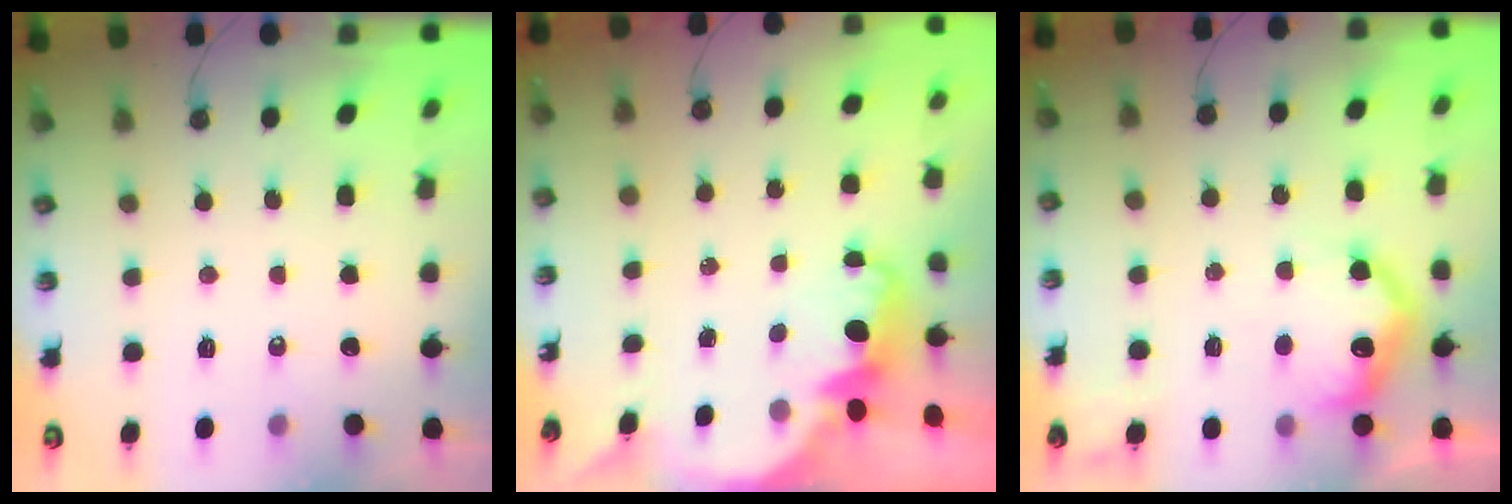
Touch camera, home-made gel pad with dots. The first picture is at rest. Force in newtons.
{"total": 2.5, "press": 2.4, "slide": 0.6}
{"total": 15.7, "press": 15.6, "slide": 1.3}